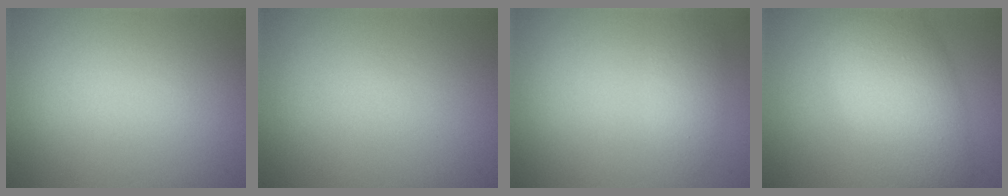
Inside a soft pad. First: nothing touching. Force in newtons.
{"total": 0.0}
{"total": 2.0, "press": 2.0, "slide": 0.1}
{"total": 7.9, "press": 7.9, "slide": 0.4}